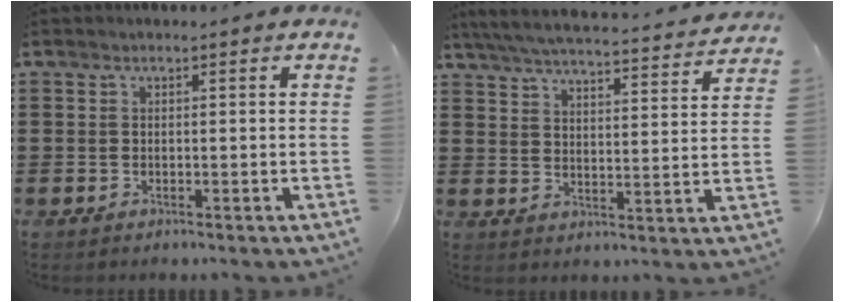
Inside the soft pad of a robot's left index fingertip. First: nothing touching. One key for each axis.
{"total": 5.1, "fx": 4.9, "fy": -0.3, "fz": 1.3, "tx": -0.049, "ty": -0.038, "tz": 0.080}